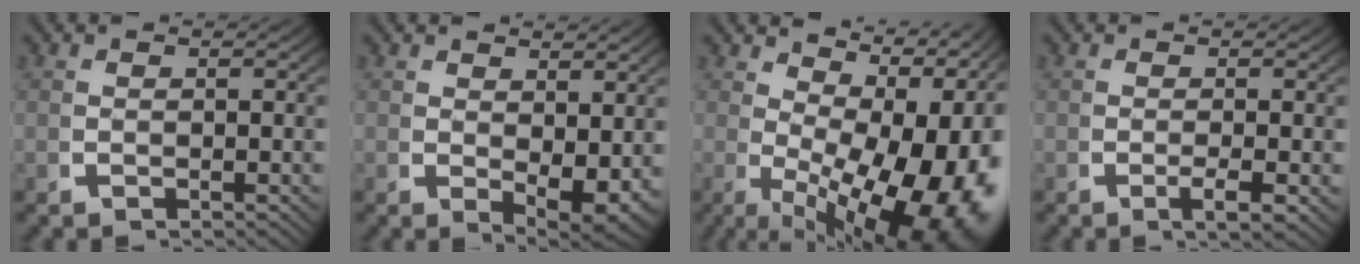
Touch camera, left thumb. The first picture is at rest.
{"total": 3.7, "force": [0.4, 1.9, 3.1], "torque": [-0.041, -0.024, 0.021]}
{"total": 17.6, "force": [-1.8, 10.9, 13.7], "torque": [-0.199, -0.063, 0.006]}
{"total": 2.0, "force": [-0.6, 0.6, 1.8], "torque": [-0.032, -0.003, -0.013]}